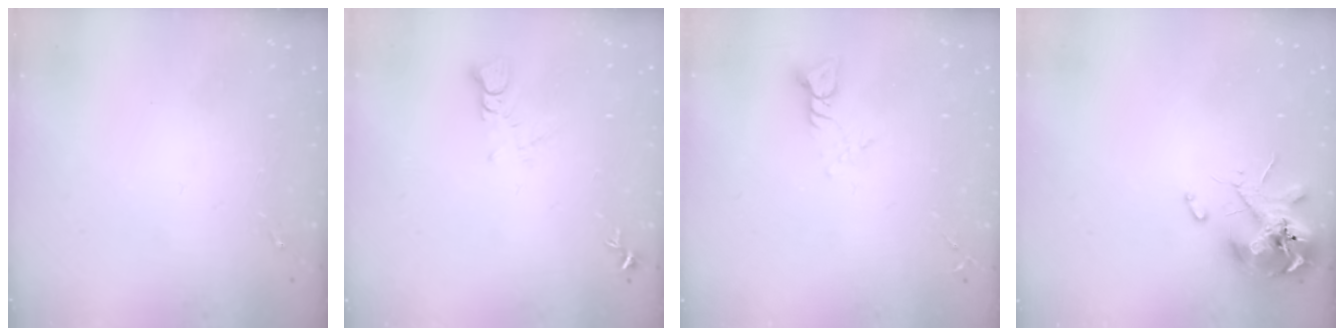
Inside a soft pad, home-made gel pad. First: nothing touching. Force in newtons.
{"total": 3.5, "press": 3.5, "slide": 0.3}
{"total": 4.4, "press": 4.4, "slide": 0.3}
{"total": 10.5, "press": 10.4, "slide": 1.6}